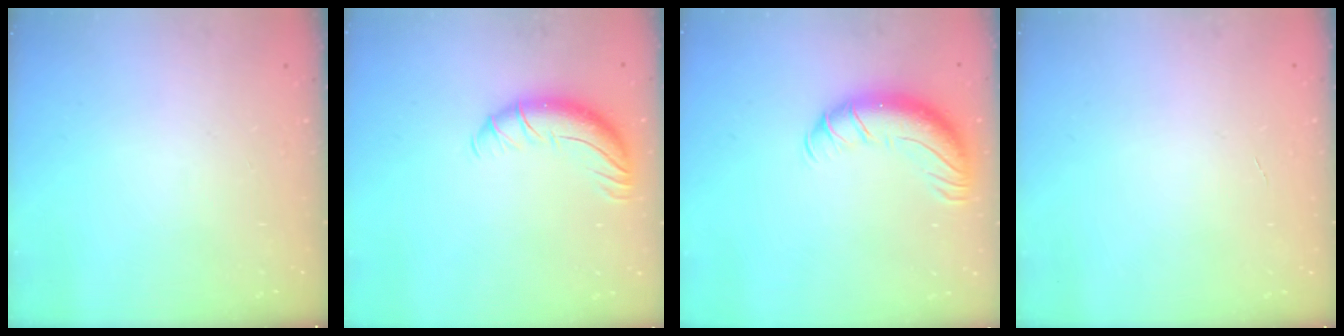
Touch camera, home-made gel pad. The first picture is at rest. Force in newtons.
{"total": 9.8, "press": 9.5, "slide": 2.4}
{"total": 12.3, "press": 11.9, "slide": 3.1}
{"total": 0.0}